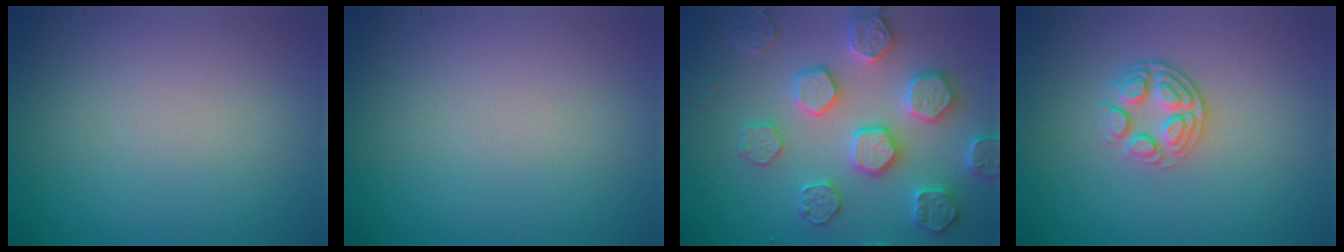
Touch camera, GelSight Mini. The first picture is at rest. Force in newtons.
{"total": 0.0}
{"total": 5.6, "press": 5.5, "slide": 1.2}
{"total": 2.6, "press": 2.4, "slide": 1.1}